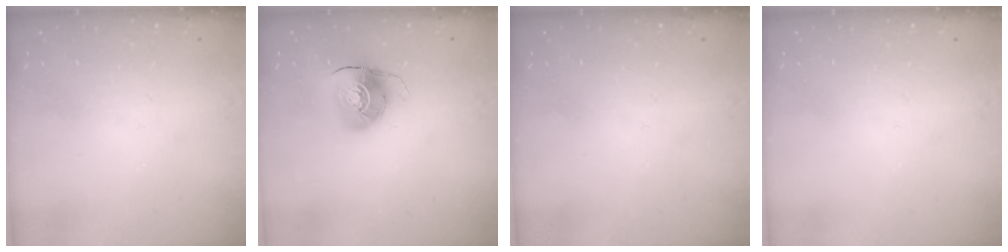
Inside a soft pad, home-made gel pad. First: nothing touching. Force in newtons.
{"total": 9.1, "press": 9.1, "slide": 0.5}
{"total": 0.0}
{"total": 0.0}